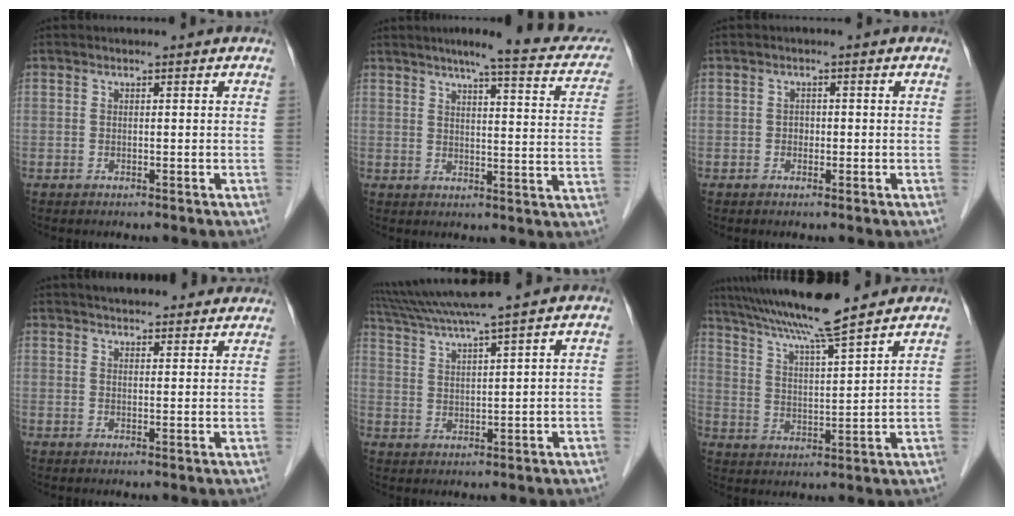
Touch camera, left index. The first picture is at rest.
{"total": 17.1, "force": [14.1, 1.7, 9.4], "torque": [-0.111, -0.006, 0.157]}
{"total": 1.0, "force": [-0.1, 0.7, 0.7], "torque": [-0.008, 0.004, -0.004]}
{"total": 14.5, "force": [13.1, 2.9, 5.5], "torque": [-0.063, 0.035, 0.161]}
{"total": 10.4, "force": [8.8, -1.8, 5.3], "torque": [-0.100, 0.020, 0.148]}
{"total": 14.0, "force": [12.0, -0.3, 7.2], "torque": [-0.134, 0.020, 0.199]}